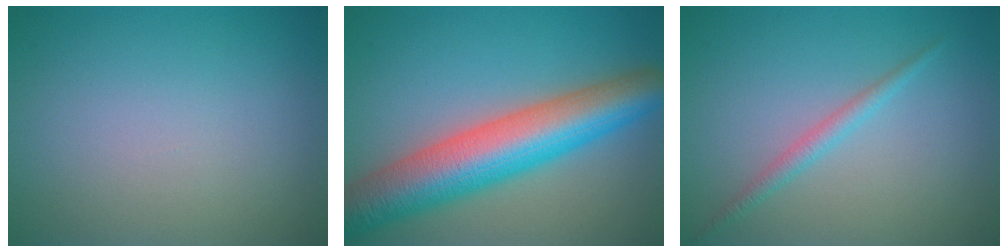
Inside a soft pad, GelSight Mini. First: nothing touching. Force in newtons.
{"total": 10.0, "press": 10.0, "slide": 0.3}
{"total": 1.6, "press": 1.6, "slide": 0.1}